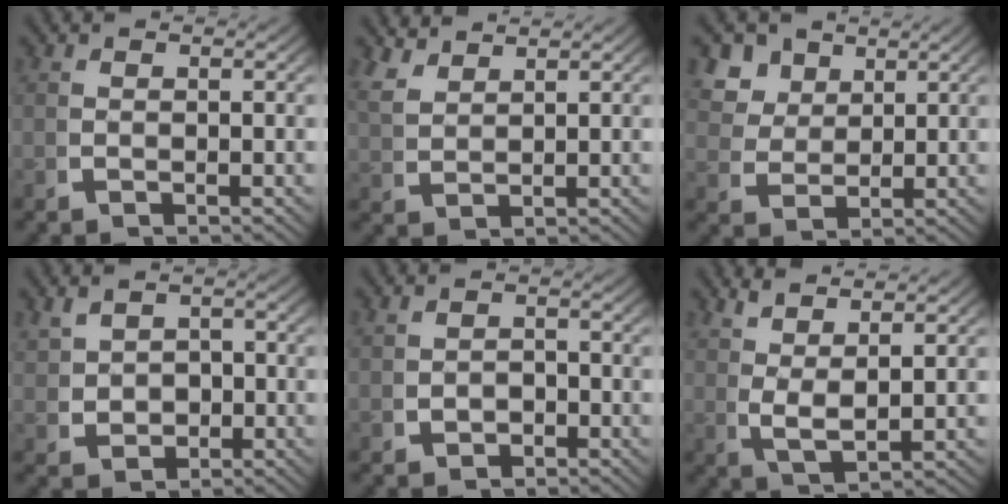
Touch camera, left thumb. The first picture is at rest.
{"total": 3.1, "force": [2.8, 0.8, 1.0], "torque": [-0.018, 0.006, 0.063]}
{"total": 6.1, "force": [3.2, 4.3, 2.8], "torque": [-0.060, -0.005, 0.061]}
{"total": 3.3, "force": [0.6, 2.6, 2.0], "torque": [-0.047, -0.015, 0.023]}
{"total": 1.3, "force": [-0.5, 1.1, 0.6], "torque": [-0.014, -0.007, -0.005]}
{"total": 3.6, "force": [2.1, 1.3, 2.6], "torque": [-0.059, -0.008, 0.051]}